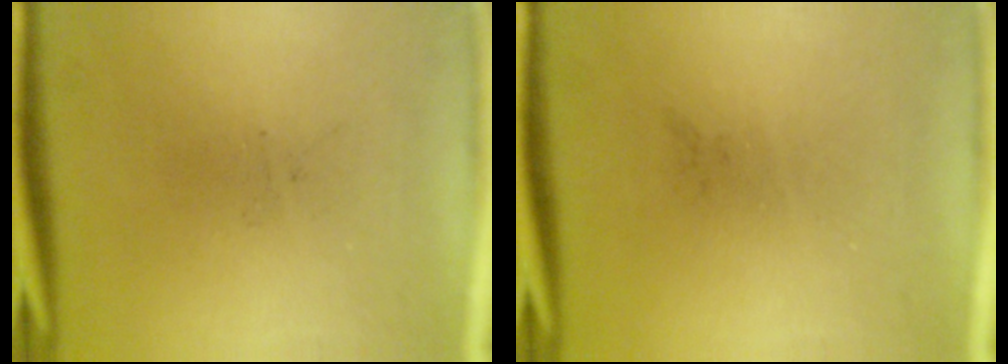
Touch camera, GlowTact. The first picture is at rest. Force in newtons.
{"total": 0.0}